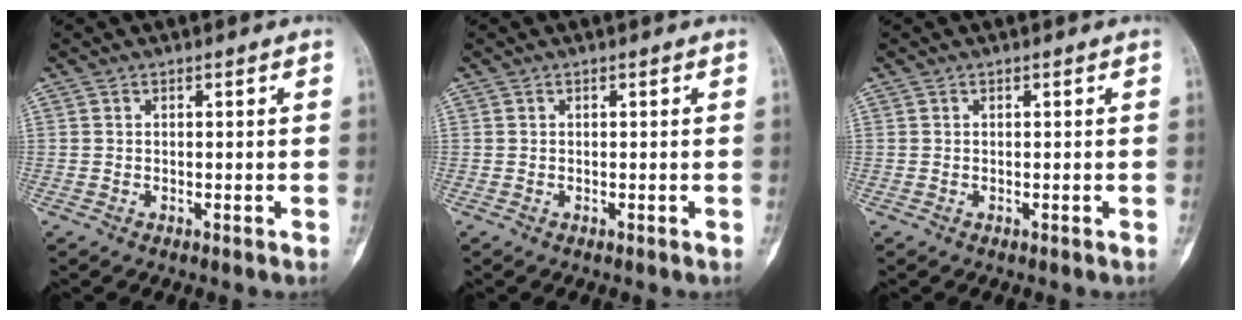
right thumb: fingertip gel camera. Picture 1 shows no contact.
{"total": 0.0}
{"total": 0.0}